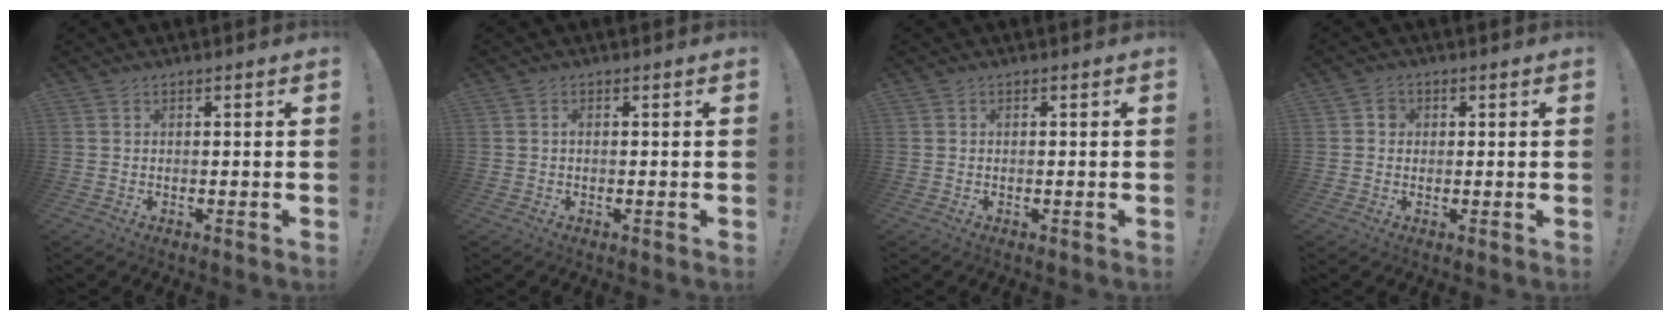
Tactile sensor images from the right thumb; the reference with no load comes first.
{"total": 0.6, "force": [-0.2, 0.1, 0.6], "torque": [-0.014, 0.002, -0.005]}
{"total": 0.0}
{"total": 2.4, "force": [-0.1, 2.2, 1.1], "torque": [-0.016, 0.007, -0.004]}